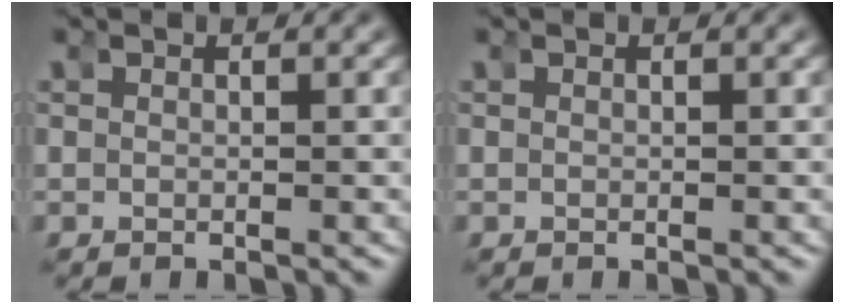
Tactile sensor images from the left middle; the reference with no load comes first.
{"total": 0.0}